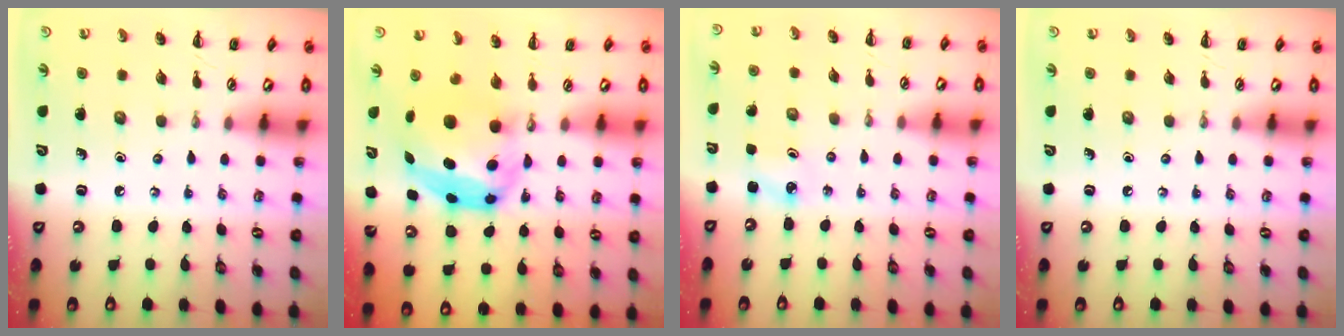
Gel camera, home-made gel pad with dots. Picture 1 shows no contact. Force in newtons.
{"total": 6.1, "press": 6.0, "slide": 0.7}
{"total": 3.1, "press": 2.9, "slide": 1.0}
{"total": 0.0}